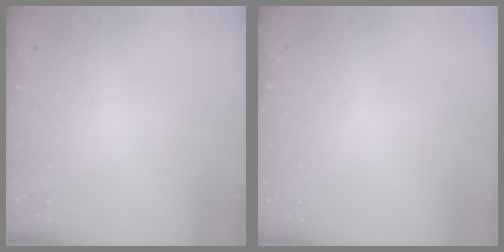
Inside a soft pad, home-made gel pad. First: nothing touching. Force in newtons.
{"total": 0.0}